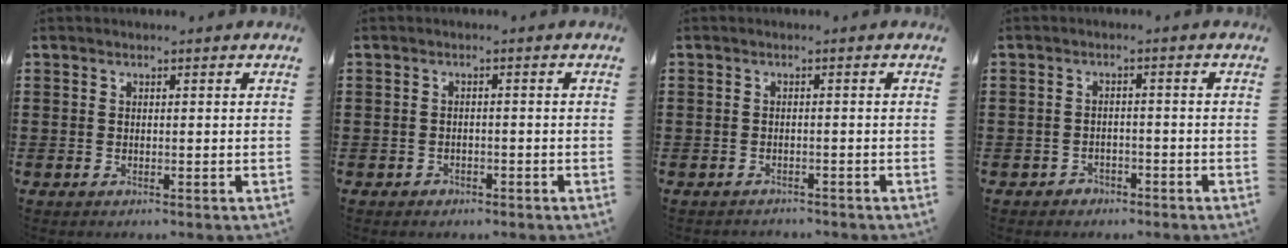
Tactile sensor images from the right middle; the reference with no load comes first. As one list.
[{"total": 1.0, "force": [-0.8, 0.6, 0.1], "torque": [-0.005, 0.001, -0.018]}, {"total": 1.1, "force": [-1.1, 0.3, -0.3], "torque": [0.001, 0.003, -0.026]}, {"total": 1.7, "force": [-1.4, 0.8, 0.1], "torque": [-0.009, 0.001, -0.033]}]